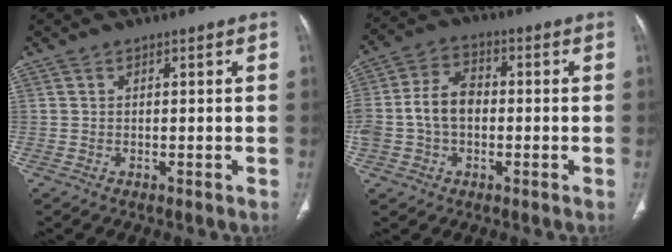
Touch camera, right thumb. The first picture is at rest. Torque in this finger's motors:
{"motor_torque": [1.79, 1.57, 1.43, -0.25, 0.49]}